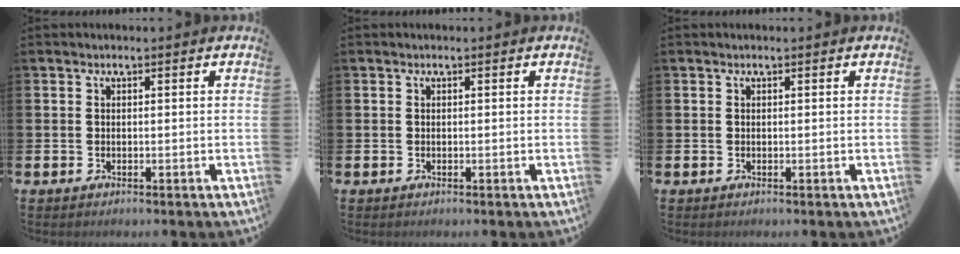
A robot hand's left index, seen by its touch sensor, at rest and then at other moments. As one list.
[{"total": 0.0}, {"total": 0.0}]